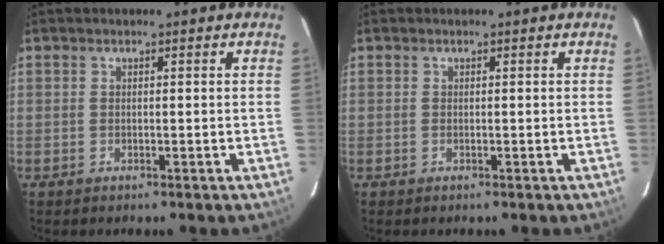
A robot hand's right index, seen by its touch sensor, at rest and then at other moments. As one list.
[{"total": 0.0}]